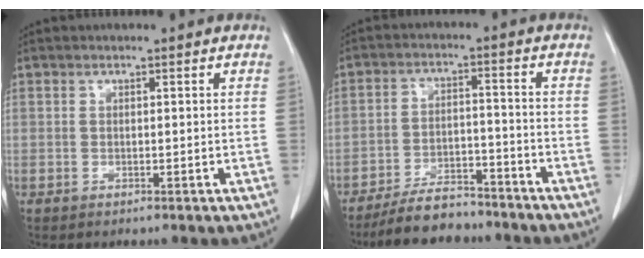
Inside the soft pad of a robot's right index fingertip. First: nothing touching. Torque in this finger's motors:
{"motor_torque": [-0.45, -0.32, -0.23, -0.08]}